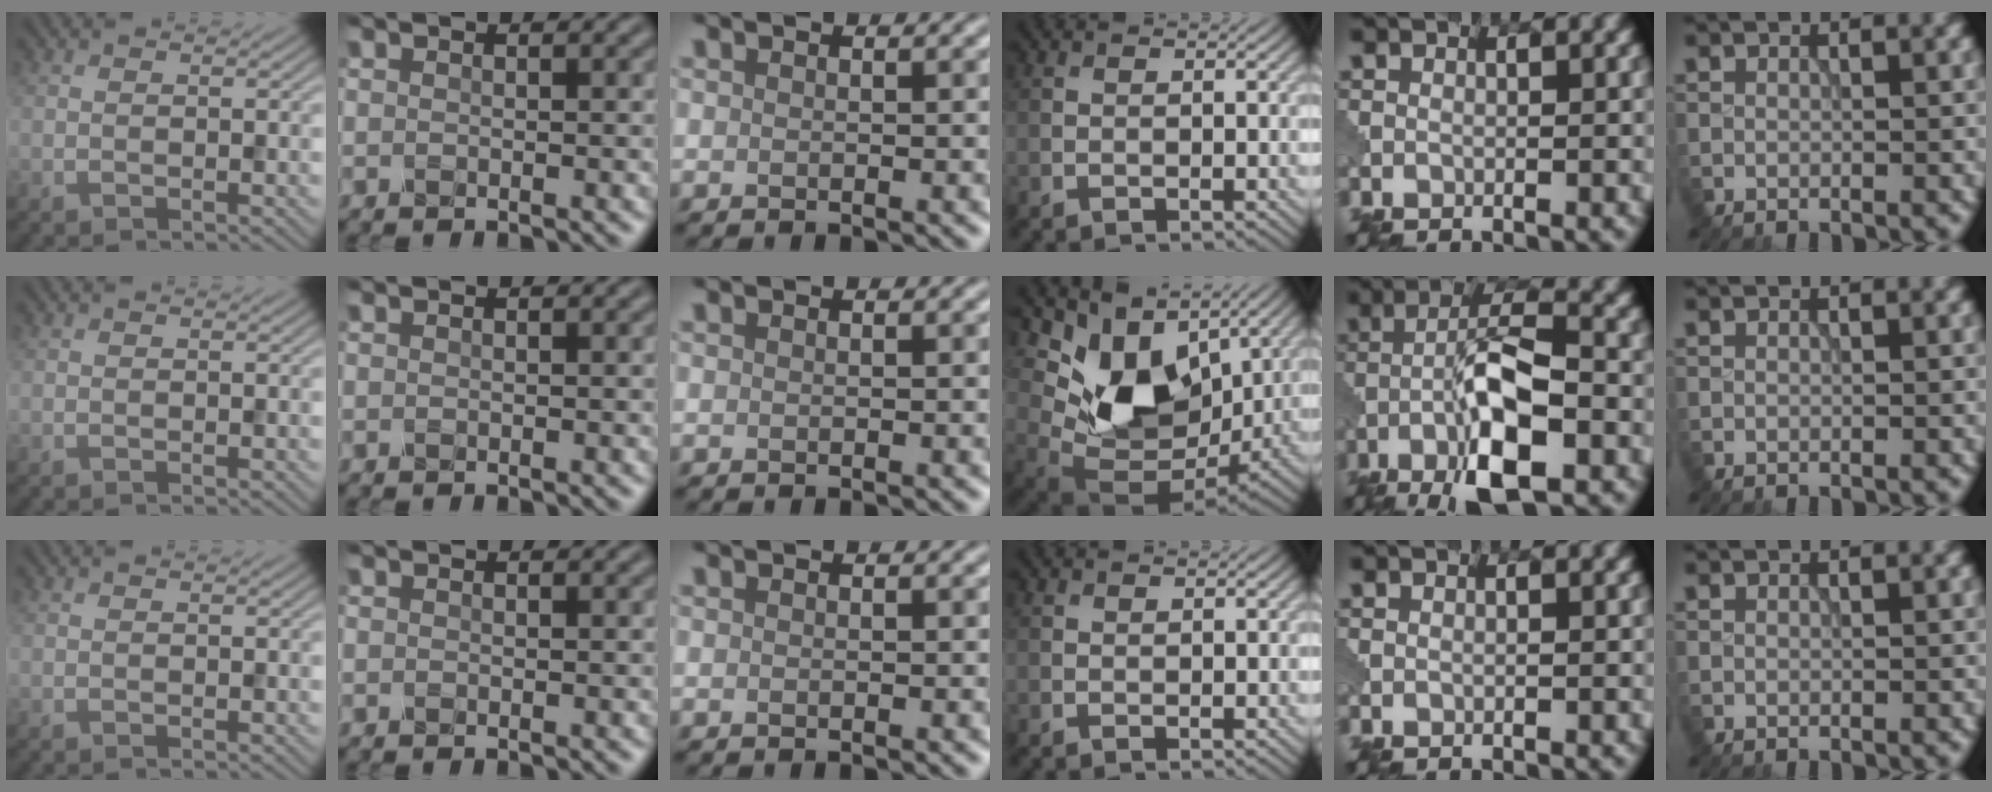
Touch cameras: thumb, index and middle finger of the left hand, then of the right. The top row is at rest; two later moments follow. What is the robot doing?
{"motion": "insert", "object": "pin"}